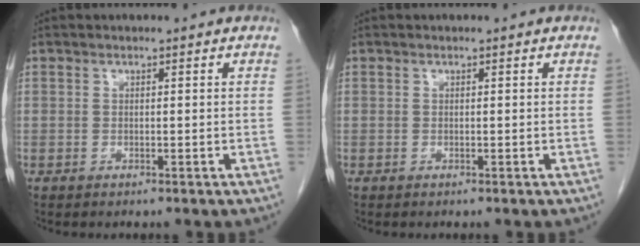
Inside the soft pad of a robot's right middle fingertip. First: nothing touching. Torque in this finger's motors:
{"motor_torque": [0.36, -0.23, 0.03, 0.01]}